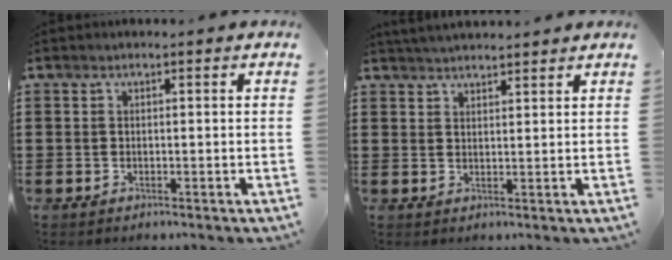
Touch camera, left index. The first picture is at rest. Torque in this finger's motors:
{"motor_torque": [0.92, -1.21, 0.20, 0.06]}